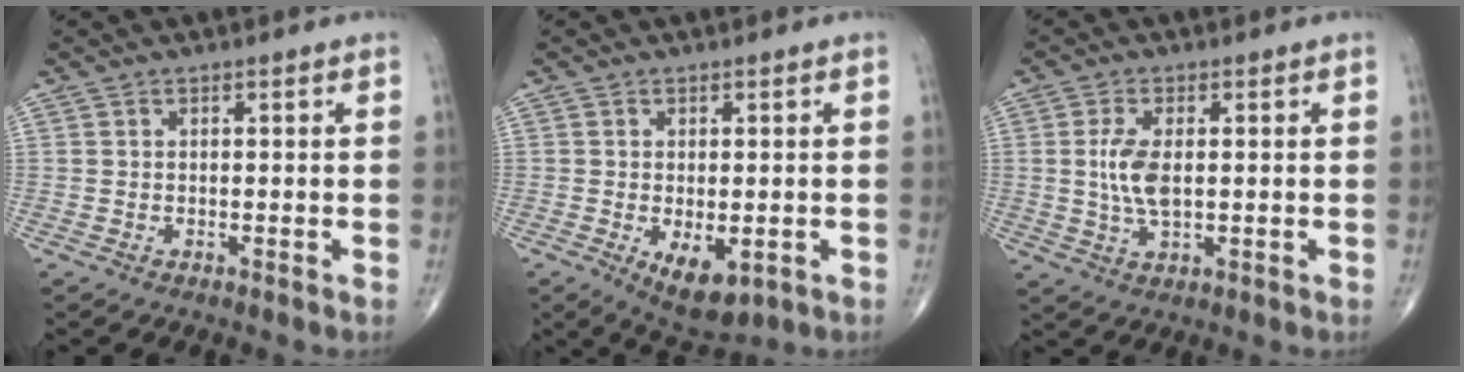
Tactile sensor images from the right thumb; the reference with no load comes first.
{"total": 7.2, "force": [-2.1, 3.7, 5.9], "torque": [-0.084, -0.011, -0.020]}
{"total": 6.2, "force": [0.5, 2.9, 5.5], "torque": [-0.117, -0.006, 0.010]}